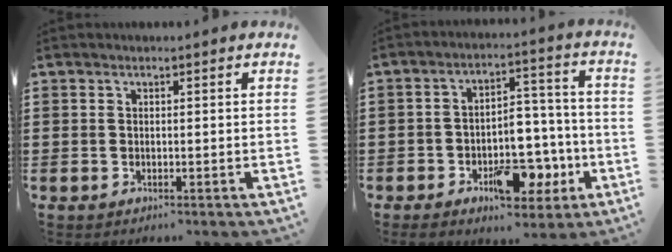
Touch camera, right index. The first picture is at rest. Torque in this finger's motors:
{"motor_torque": [2.14, 0.00, 1.05, 0.15]}